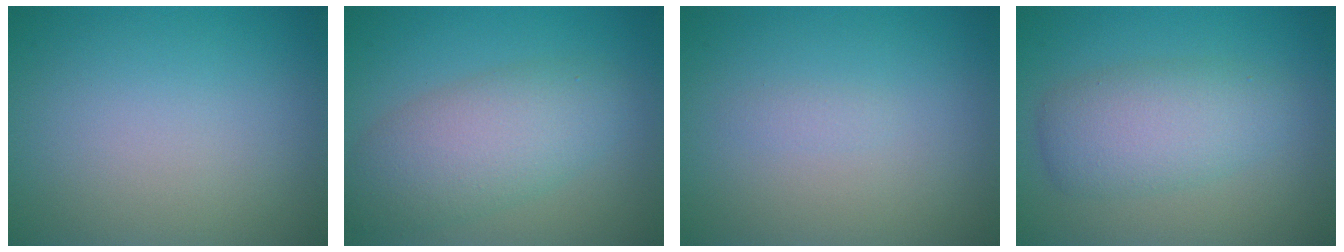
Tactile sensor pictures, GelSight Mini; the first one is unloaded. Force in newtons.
{"total": 5.6, "press": 5.6, "slide": 0.3}
{"total": 0.6, "press": 0.6, "slide": 0.1}
{"total": 4.6, "press": 4.6, "slide": 0.1}